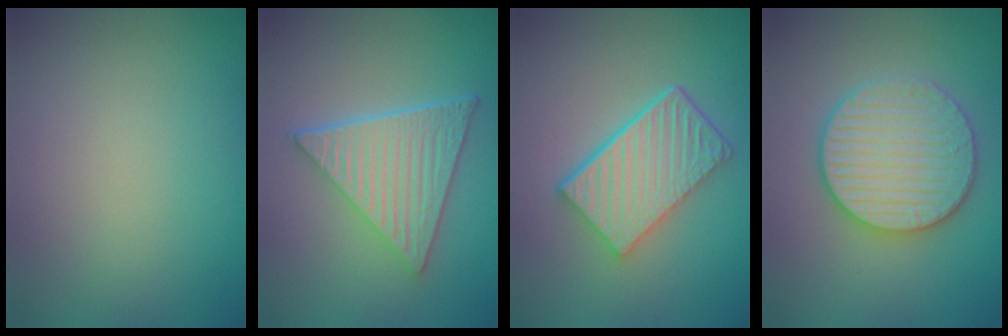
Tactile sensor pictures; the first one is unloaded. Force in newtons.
{"total": 6.1, "press": 4.6, "slide": 4.1}
{"total": 5.9, "press": 4.3, "slide": 4.1}
{"total": 5.8, "press": 5.7, "slide": 1.1}